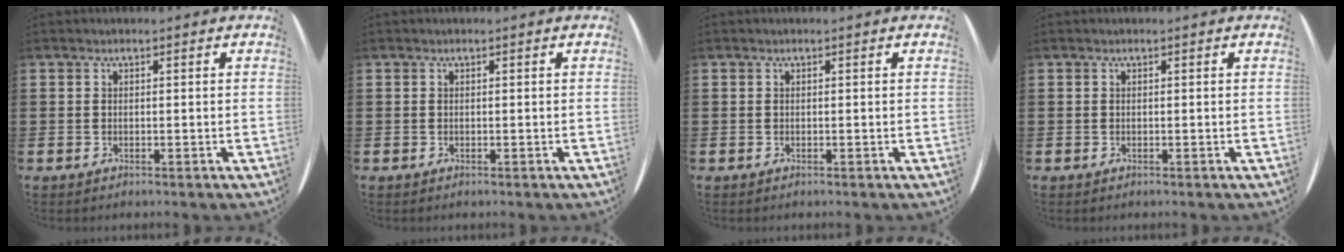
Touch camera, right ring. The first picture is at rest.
{"total": 0.0}
{"total": 0.0}
{"total": 0.0}